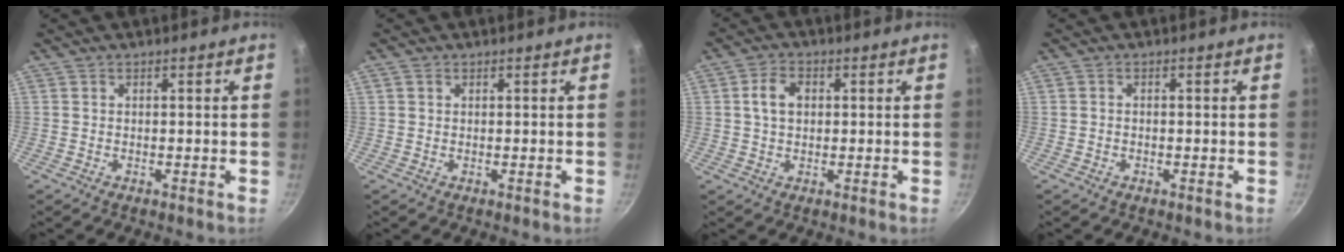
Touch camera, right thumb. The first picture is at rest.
{"total": 0.8, "force": [0.3, 0.7, 0.3], "torque": [-0.005, 0.002, 0.005]}
{"total": 5.1, "force": [0.8, 3.7, 3.5], "torque": [-0.049, 0.009, 0.011]}
{"total": 0.6, "force": [-0.2, 0.4, 0.3], "torque": [-0.008, 0.004, -0.004]}